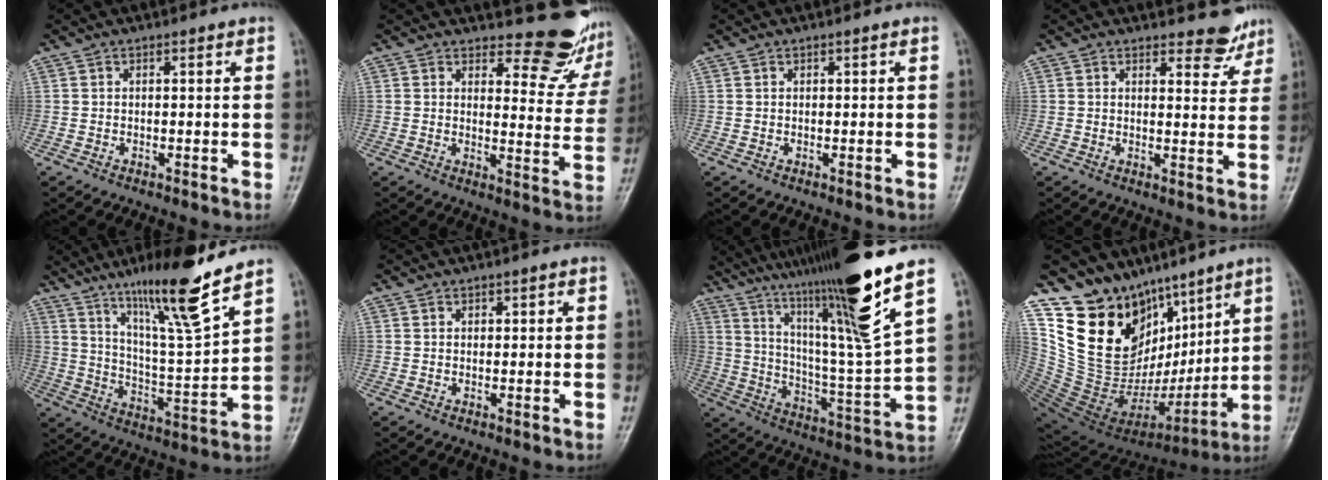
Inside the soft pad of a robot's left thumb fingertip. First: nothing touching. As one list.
[{"total": 11.1, "force": [10.5, 3.5, 1.7], "torque": [0.018, -0.107, 0.109]}, {"total": 0.0}, {"total": 5.1, "force": [4.4, 2.1, 1.3], "torque": [0.006, -0.037, 0.051]}, {"total": 16.4, "force": [11.7, 0.8, 11.6], "torque": [-0.185, -0.069, 0.203]}, {"total": 1.1, "force": [0.5, 0.7, 0.7], "torque": [-0.001, 0.000, 0.007]}, {"total": 22.8, "force": [15.2, 0.6, 17.1], "torque": [-0.266, -0.072, 0.263]}, {"total": 21.5, "force": [12.8, 13.9, 10.2], "torque": [-0.125, -0.053, 0.250]}]